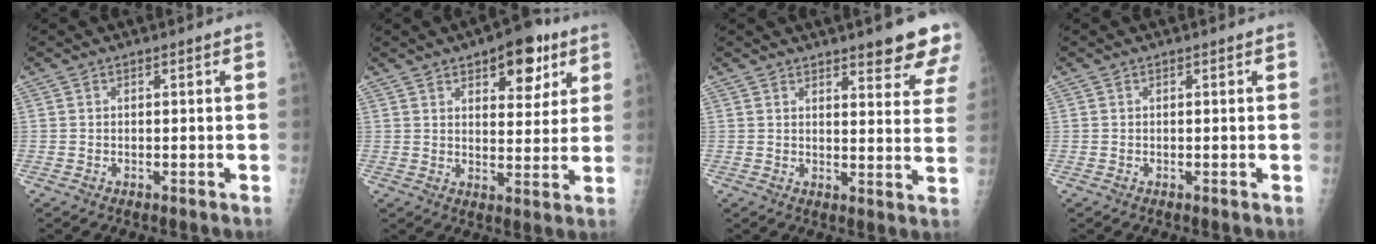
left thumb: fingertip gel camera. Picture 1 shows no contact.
{"total": 10.8, "force": [5.8, 5.3, 7.5], "torque": [-0.064, -0.023, 0.079]}
{"total": 10.9, "force": [8.2, 2.4, 6.8], "torque": [-0.049, -0.041, 0.089]}
{"total": 0.0}